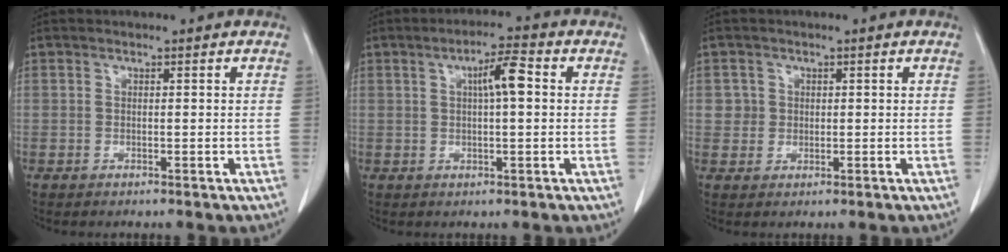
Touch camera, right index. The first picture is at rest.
{"total": 5.0, "force": [1.0, 0.7, 4.9], "torque": [-0.083, 0.012, 0.014]}
{"total": 2.1, "force": [0.4, 2.0, -0.1], "torque": [0.013, 0.003, 0.002]}